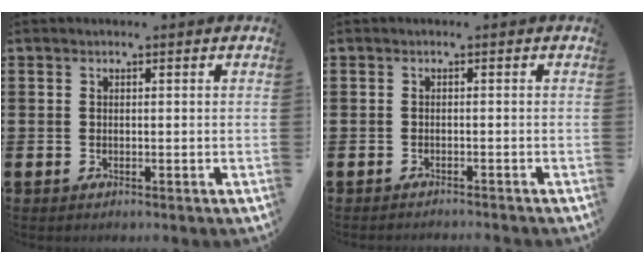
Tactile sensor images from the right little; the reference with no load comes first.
{"total": 0.8, "force": [-0.7, -0.2, 0.0], "torque": [0.000, -0.001, -0.015]}